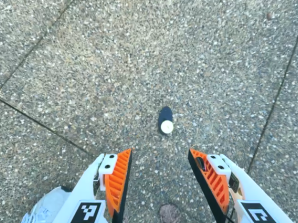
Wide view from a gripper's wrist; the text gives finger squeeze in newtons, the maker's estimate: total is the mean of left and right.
{"total": 0.0}